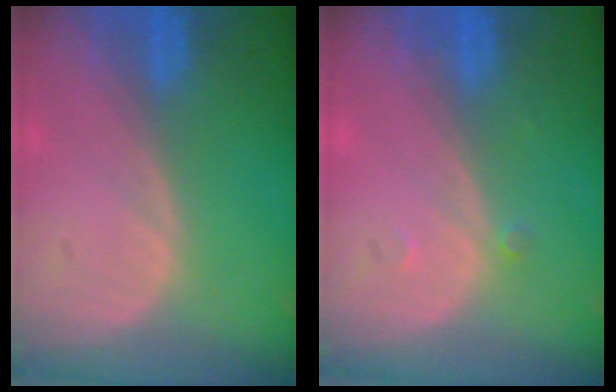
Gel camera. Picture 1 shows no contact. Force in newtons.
{"total": 0.7, "press": 0.7, "slide": 0.1}